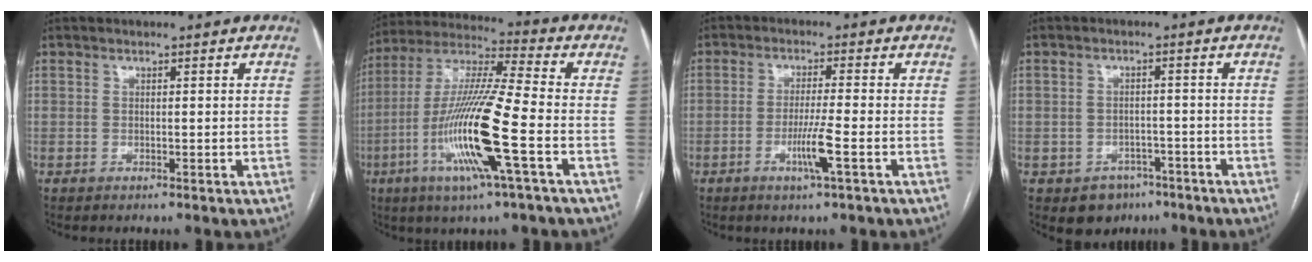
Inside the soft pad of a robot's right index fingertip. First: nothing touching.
{"total": 16.9, "force": [-5.3, 0.0, 16.1], "torque": [-0.326, -0.014, -0.107]}
{"total": 5.1, "force": [-1.9, -0.6, 4.7], "torque": [-0.089, -0.011, -0.037]}
{"total": 5.2, "force": [-3.1, 4.0, 1.1], "torque": [-0.007, 0.009, -0.037]}